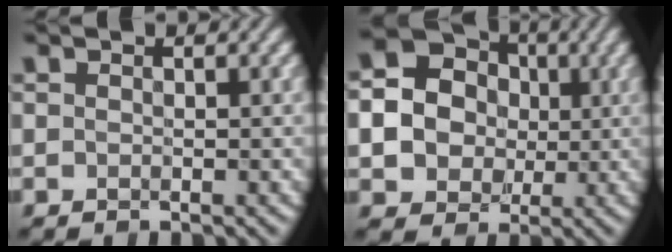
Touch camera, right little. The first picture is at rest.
{"total": 12.2, "force": [1.1, 11.4, 4.4], "torque": [-0.127, 0.035, 0.013]}